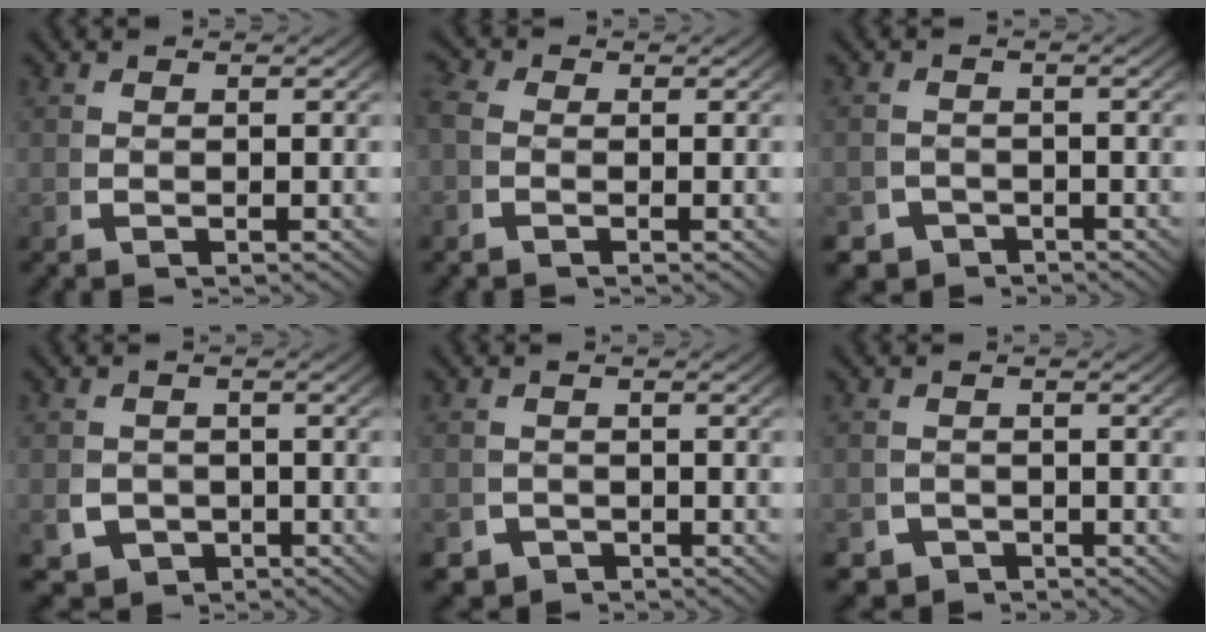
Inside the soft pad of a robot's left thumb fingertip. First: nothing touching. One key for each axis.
{"total": 1.8, "fx": -0.3, "fy": 1.6, "fz": 0.9, "tx": -0.024, "ty": -0.001, "tz": -0.014}
{"total": 4.3, "fx": -3.8, "fy": 2.0, "fz": 0.2, "tx": 0.009, "ty": -0.022, "tz": -0.067}
{"total": 5.4, "fx": -2.7, "fy": 4.3, "fz": 1.8, "tx": -0.029, "ty": -0.032, "tz": -0.040}
{"total": 4.0, "fx": -3.4, "fy": 2.0, "fz": 0.3, "tx": 0.001, "ty": -0.023, "tz": -0.056}
{"total": 3.7, "fx": -3.3, "fy": 1.7, "fz": 0.2, "tx": 0.009, "ty": -0.021, "tz": -0.054}